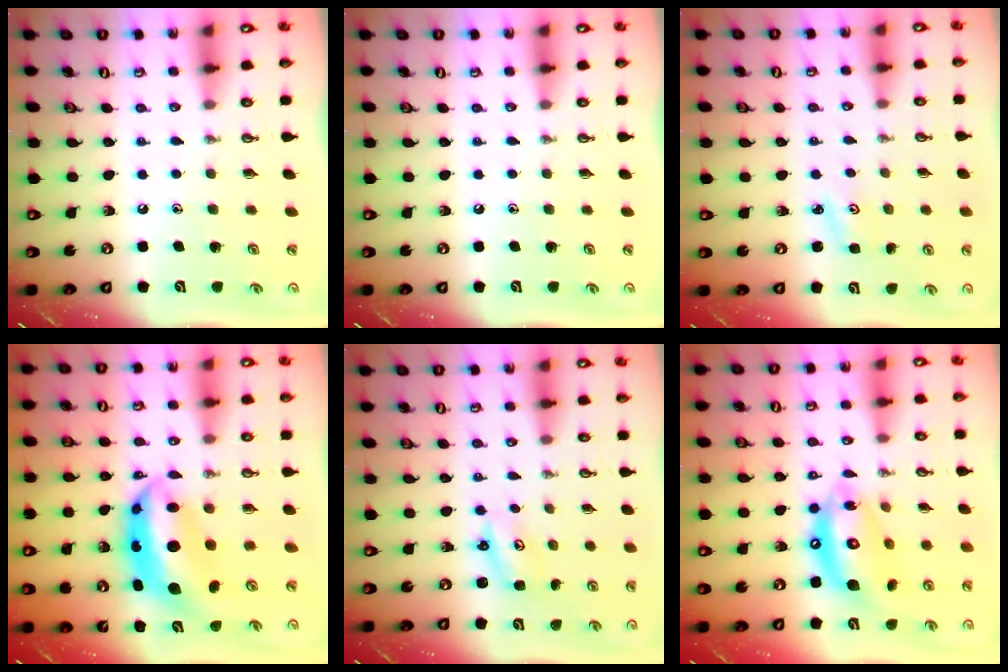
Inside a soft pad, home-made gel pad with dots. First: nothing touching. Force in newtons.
{"total": 0.0}
{"total": 2.7, "press": 2.6, "slide": 0.4}
{"total": 10.2, "press": 10.2, "slide": 1.0}
{"total": 2.6, "press": 2.6, "slide": 0.2}
{"total": 15.7, "press": 15.6, "slide": 1.8}